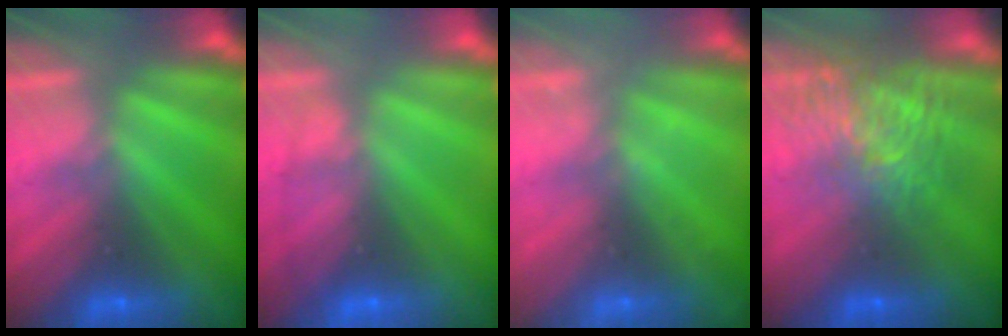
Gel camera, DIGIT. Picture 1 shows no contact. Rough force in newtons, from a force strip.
{"total": 1.6}
{"total": 2.1}
{"total": 7.7}